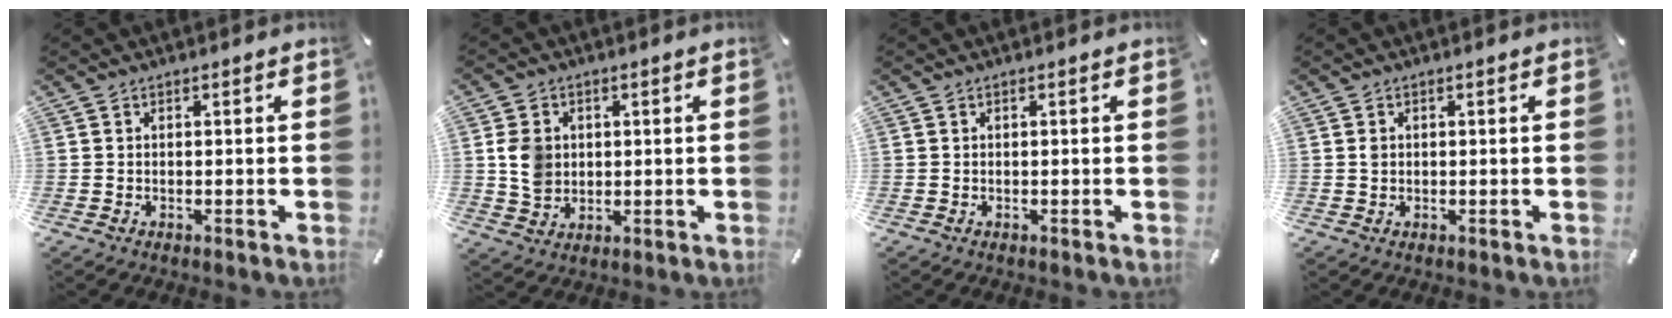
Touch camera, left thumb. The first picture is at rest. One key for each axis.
{"total": 6.7, "fx": 1.0, "fy": 5.8, "fz": 3.1, "tx": -0.063, "ty": 0.005, "tz": 0.018}
{"total": 0.0}
{"total": 0.8, "fx": 0.2, "fy": 0.7, "fz": 0.2, "tx": -0.003, "ty": 0.004, "tz": 0.003}